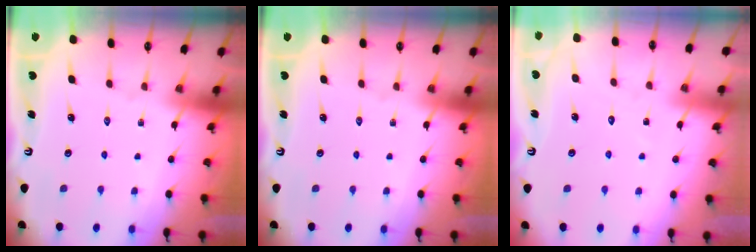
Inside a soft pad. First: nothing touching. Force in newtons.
{"total": 0.0}
{"total": 4.3, "press": 4.3, "slide": 0.4}